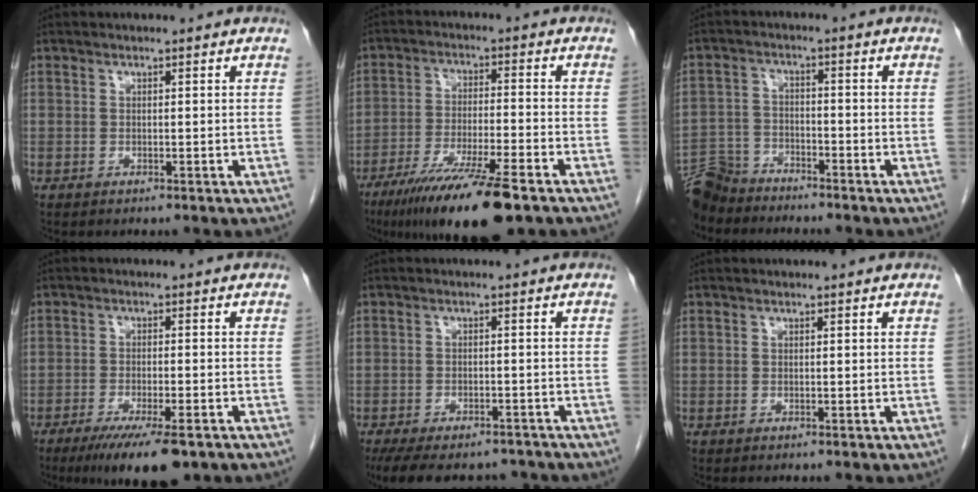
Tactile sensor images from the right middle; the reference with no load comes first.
{"total": 14.5, "force": [-10.0, 1.0, 10.5], "torque": [-0.181, -0.039, -0.169]}
{"total": 7.8, "force": [-7.3, 2.5, 1.4], "torque": [-0.033, -0.012, -0.139]}
{"total": 9.6, "force": [-6.5, 1.8, 6.9], "torque": [-0.103, -0.019, -0.099]}
{"total": 13.2, "force": [-10.8, 5.3, 5.4], "torque": [-0.109, -0.002, -0.144]}
{"total": 0.0}